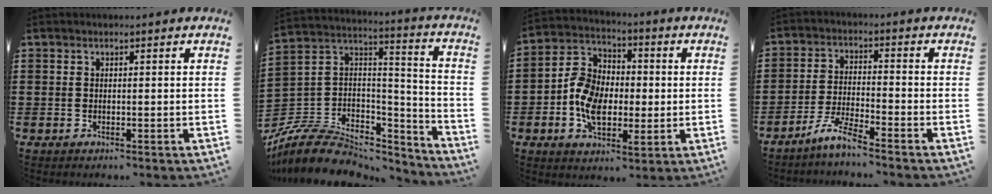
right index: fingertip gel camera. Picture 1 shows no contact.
{"total": 9.3, "force": [-6.8, 5.1, 3.6], "torque": [-0.084, 0.019, -0.131]}
{"total": 8.7, "force": [-1.2, 6.4, 5.8], "torque": [-0.142, 0.012, -0.026]}
{"total": 4.9, "force": [-4.4, -0.2, 2.2], "torque": [-0.059, -0.009, -0.088]}